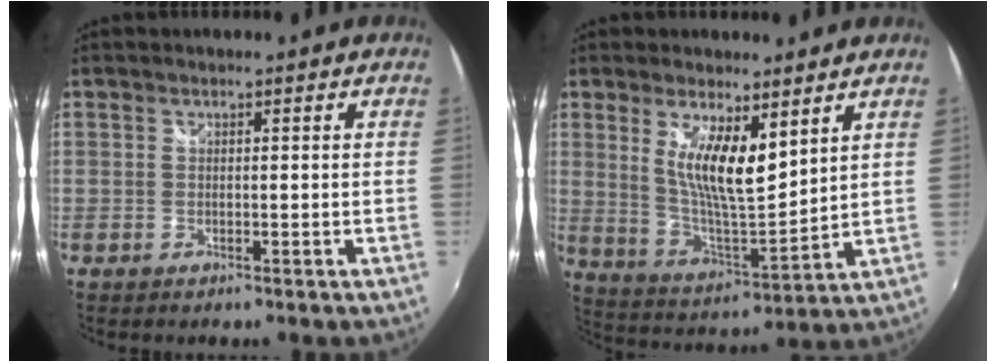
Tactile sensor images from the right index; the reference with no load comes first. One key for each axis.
{"total": 11.5, "fx": 5.2, "fy": 3.2, "fz": 9.8, "tx": -0.176, "ty": -0.012, "tz": 0.103}